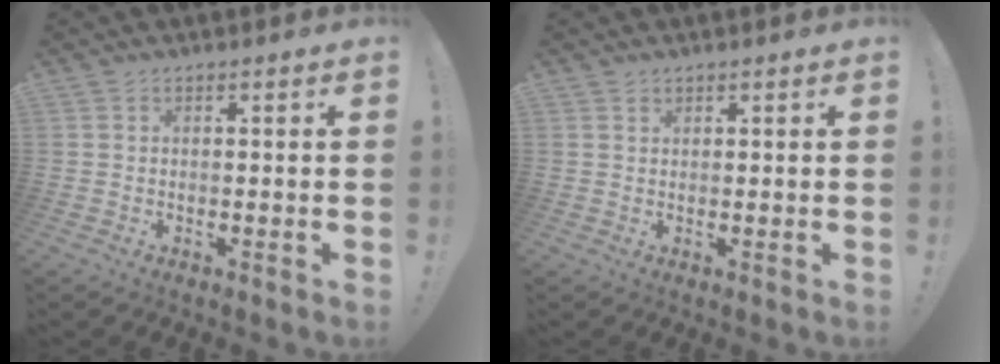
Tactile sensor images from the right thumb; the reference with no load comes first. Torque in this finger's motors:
{"motor_torque": [-0.19, 0.08, -0.03, -0.05, 0.06]}